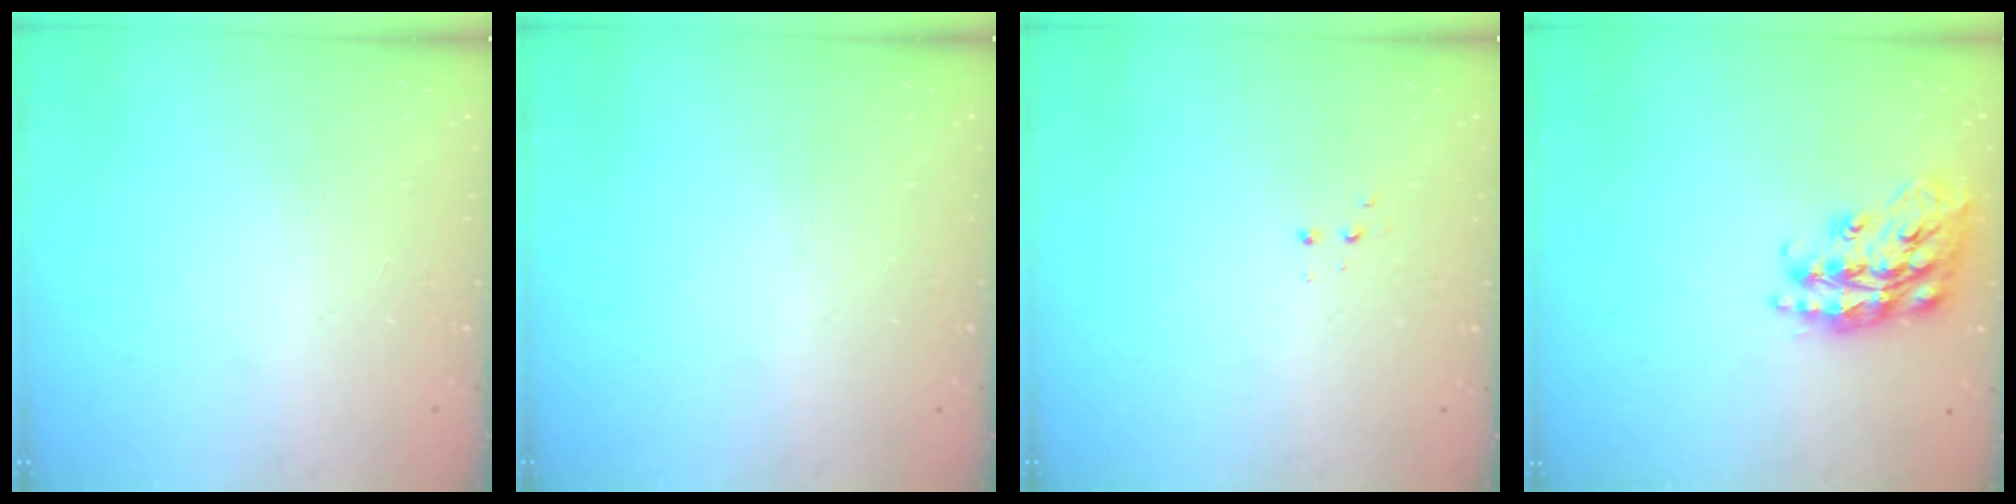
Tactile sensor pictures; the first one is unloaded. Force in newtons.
{"total": 0.0}
{"total": 2.8, "press": 2.7, "slide": 0.5}
{"total": 19.8, "press": 19.7, "slide": 1.2}